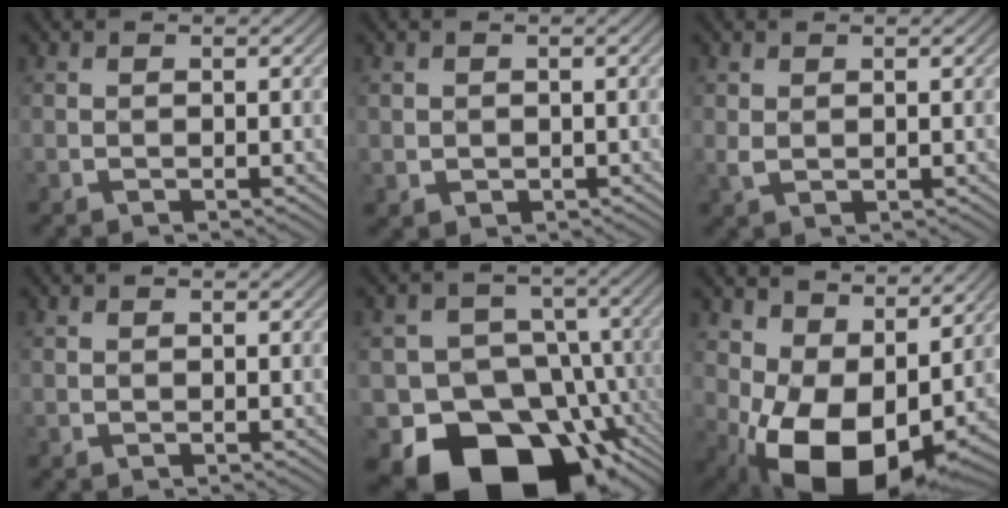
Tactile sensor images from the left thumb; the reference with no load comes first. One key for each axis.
{"total": 1.0, "fx": -0.3, "fy": 0.9, "fz": 0.2, "tx": -0.025, "ty": -0.001, "tz": -0.007}
{"total": 0.8, "fx": 0.5, "fy": 0.5, "fz": 0.4, "tx": -0.013, "ty": -0.002, "tz": 0.010}
{"total": 0.0}
{"total": 17.4, "fx": -9.8, "fy": 11.9, "fz": 8.0, "tx": -0.117, "ty": -0.022, "tz": -0.161}
{"total": 11.3, "fx": -0.6, "fy": 7.8, "fz": 8.2, "tx": -0.133, "ty": -0.015, "tz": -0.004}